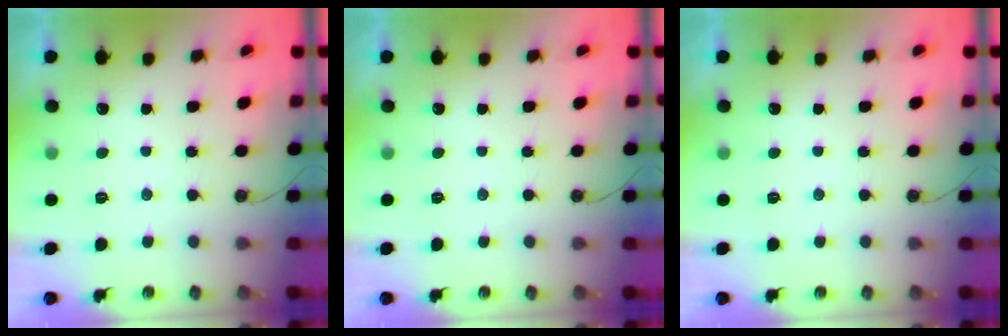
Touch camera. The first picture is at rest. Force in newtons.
{"total": 0.0}
{"total": 0.0}